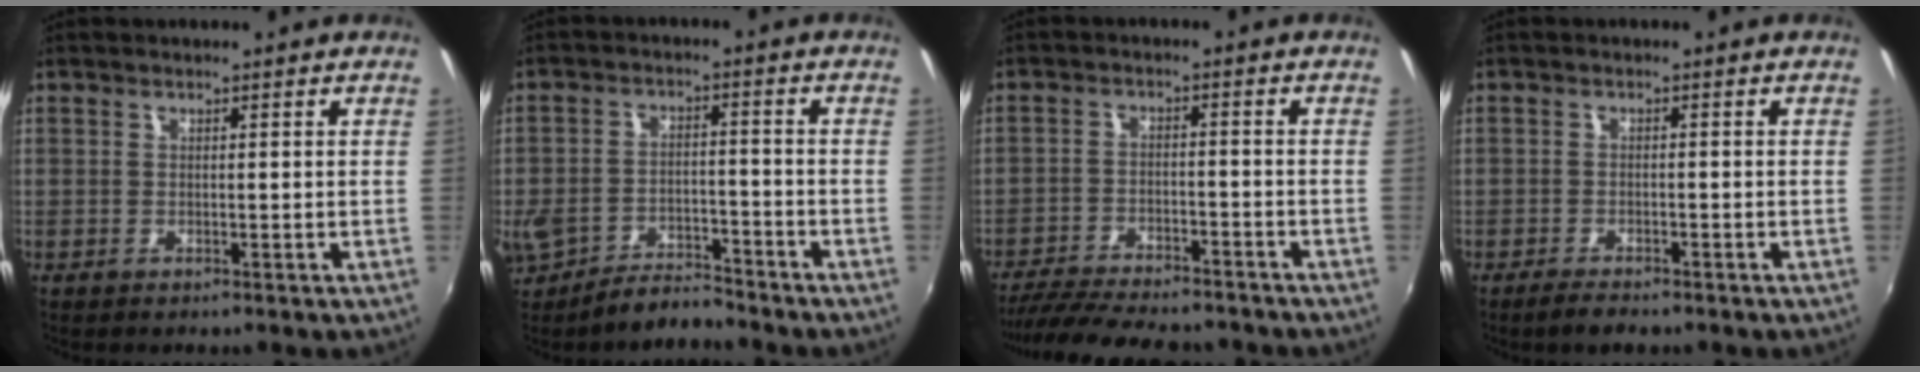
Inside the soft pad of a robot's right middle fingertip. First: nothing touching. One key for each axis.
{"total": 7.5, "fx": -6.1, "fy": 3.3, "fz": 2.8, "tx": -0.077, "ty": 0.004, "tz": -0.099}
{"total": 16.7, "fx": -14.5, "fy": 4.0, "fz": 7.4, "tx": -0.152, "ty": -0.024, "tz": -0.218}
{"total": 2.9, "fx": -2.4, "fy": 0.9, "fz": 1.3, "tx": -0.038, "ty": -0.008, "tz": -0.046}